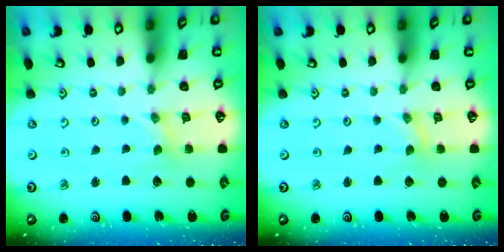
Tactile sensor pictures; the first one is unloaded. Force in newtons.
{"total": 0.0}